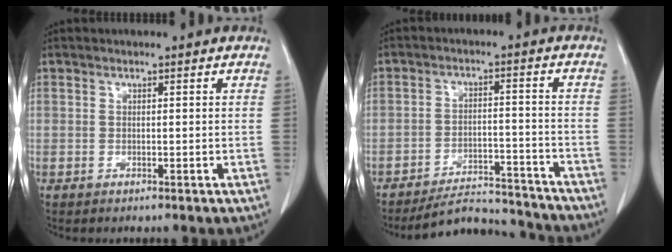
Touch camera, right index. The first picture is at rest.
{"total": 10.1, "force": [-9.9, 1.8, 0.3], "torque": [0.005, 0.021, -0.145]}